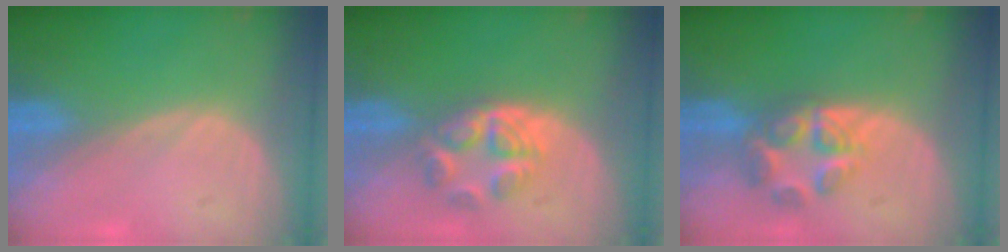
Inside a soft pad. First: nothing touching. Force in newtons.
{"total": 6.2, "press": 5.2, "slide": 3.3}
{"total": 6.4, "press": 5.5, "slide": 3.2}